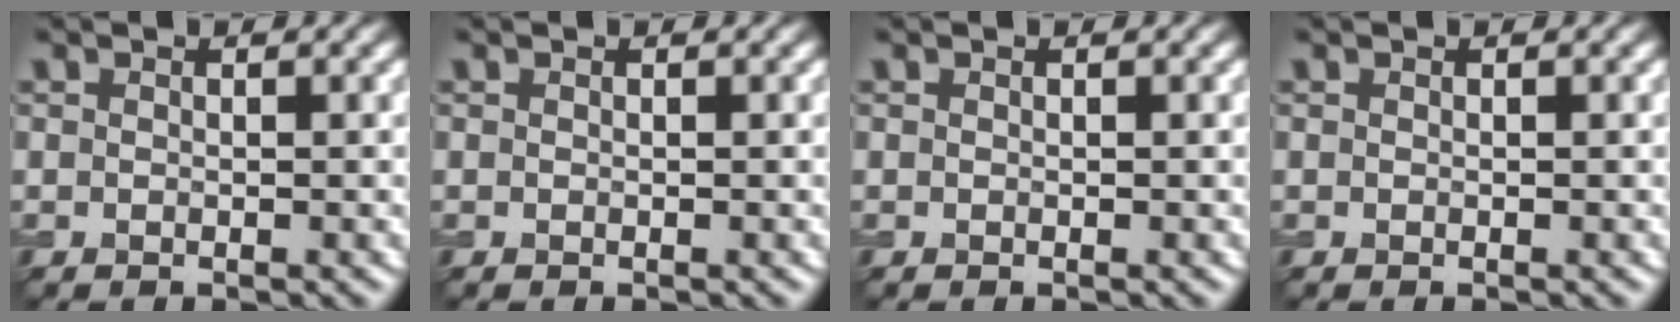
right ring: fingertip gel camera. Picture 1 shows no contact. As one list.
[{"total": 0.0}, {"total": 0.0}, {"total": 0.0}]